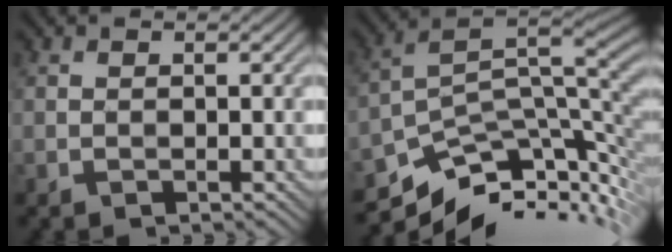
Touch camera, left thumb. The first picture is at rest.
{"total": 11.4, "force": [-4.7, 5.1, 9.0], "torque": [-0.165, -0.012, -0.071]}